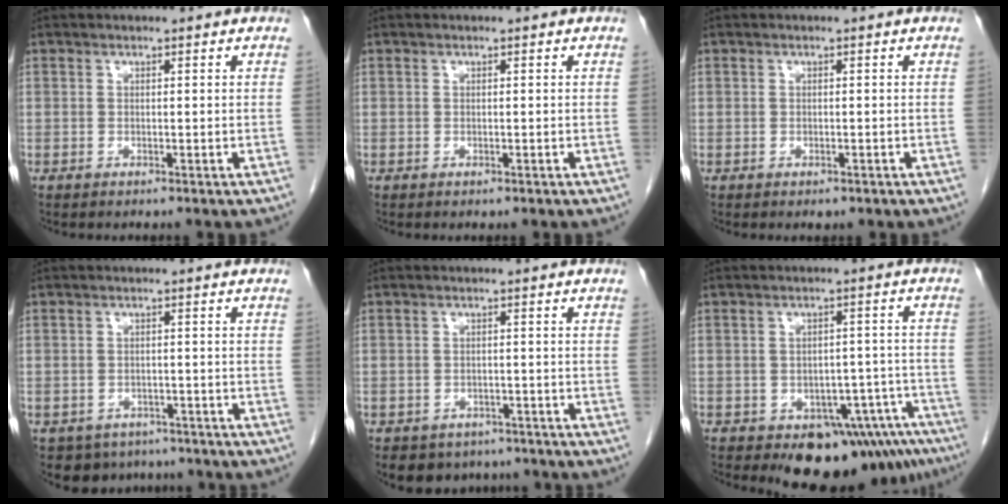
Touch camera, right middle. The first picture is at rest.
{"total": 0.0}
{"total": 1.1, "force": [-0.6, 0.8, 0.5], "torque": [-0.006, 0.001, -0.003]}
{"total": 6.6, "force": [-4.9, 4.3, 0.6], "torque": [-0.006, 0.007, -0.060]}
{"total": 6.6, "force": [-5.0, 4.1, 0.8], "torque": [-0.007, 0.008, -0.062]}
{"total": 12.4, "force": [-9.6, 5.7, 5.4], "torque": [-0.022, 0.029, -0.116]}